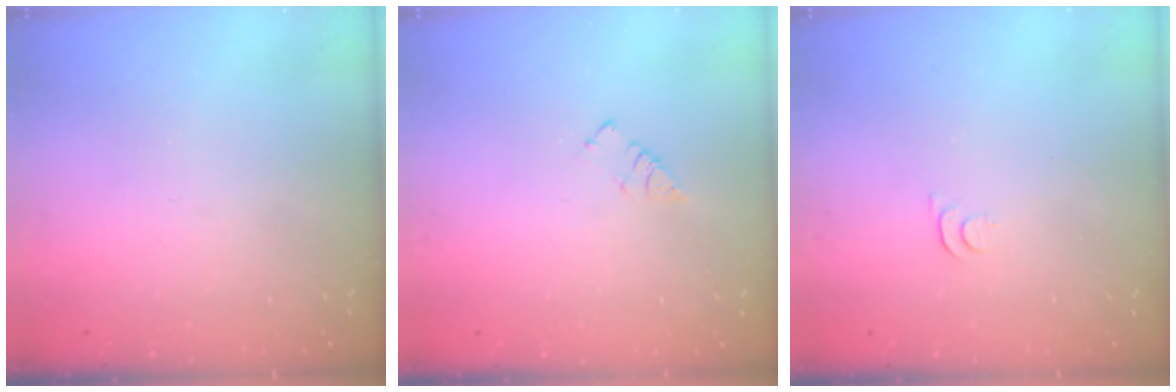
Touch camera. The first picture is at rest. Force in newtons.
{"total": 2.9, "press": 2.9, "slide": 0.4}
{"total": 3.3, "press": 3.2, "slide": 0.4}